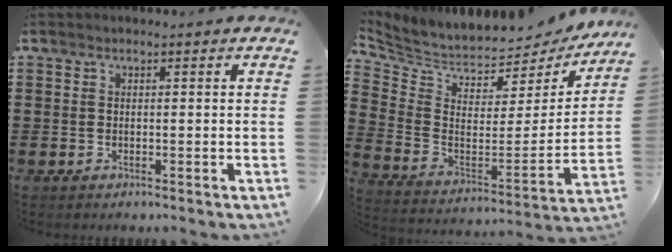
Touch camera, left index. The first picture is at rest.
{"total": 4.3, "force": [4.0, 1.5, 0.5], "torque": [-0.039, -0.051, 0.068]}